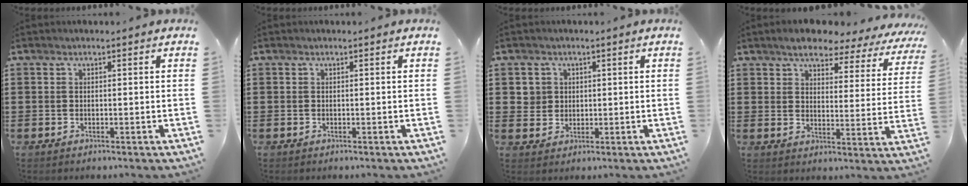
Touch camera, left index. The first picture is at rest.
{"total": 0.0}
{"total": 3.0, "force": [1.0, 2.8, 0.1], "torque": [-0.017, 0.012, 0.017]}
{"total": 5.5, "force": [5.0, 1.3, 1.9], "torque": [-0.054, -0.026, 0.081]}